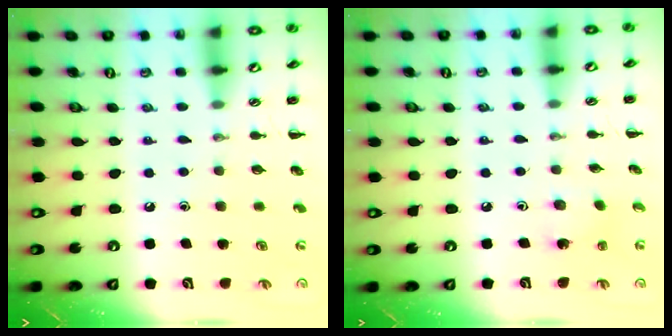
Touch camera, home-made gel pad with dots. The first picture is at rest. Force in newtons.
{"total": 1.7, "press": 1.6, "slide": 0.6}